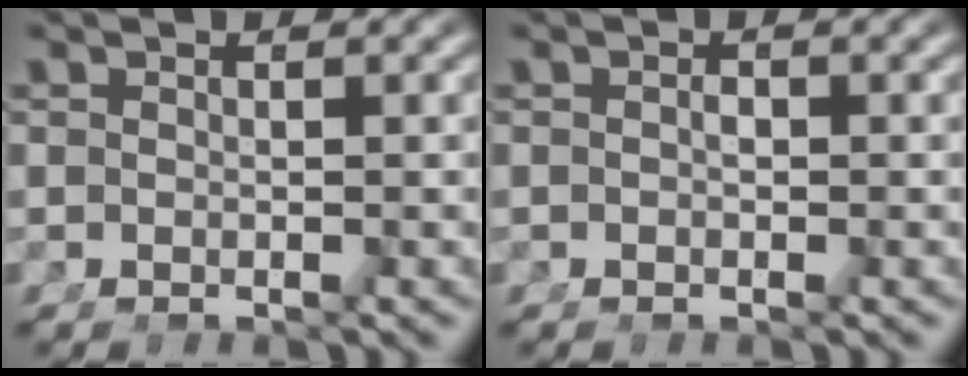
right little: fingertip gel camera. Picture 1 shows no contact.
{"total": 0.6, "force": [-0.1, 0.3, 0.5], "torque": [-0.009, 0.001, -0.001]}